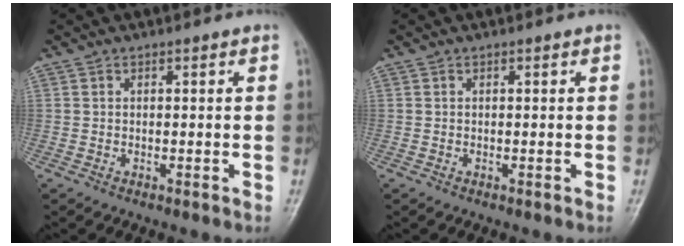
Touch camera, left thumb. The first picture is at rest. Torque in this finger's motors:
{"motor_torque": [-0.27, -0.11, -0.09, 0.23, 0.00]}